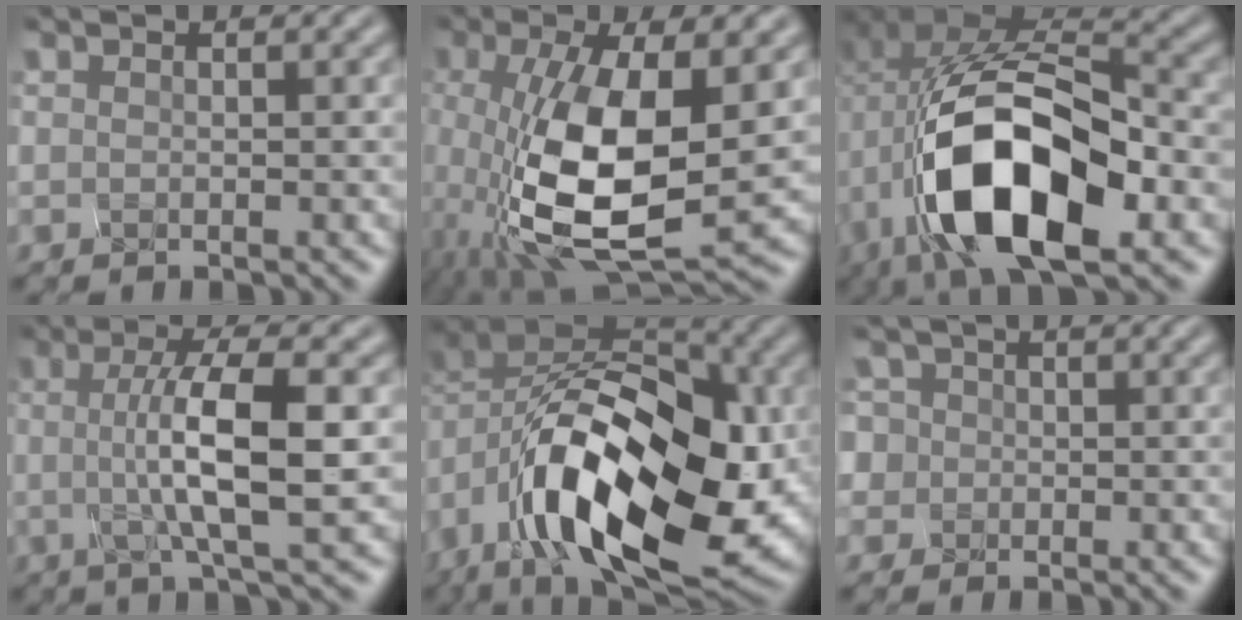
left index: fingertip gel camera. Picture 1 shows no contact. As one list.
[{"total": 10.6, "force": [-1.4, 4.2, 9.6], "torque": [-0.212, -0.024, -0.010]}, {"total": 14.5, "force": [-3.9, 8.9, 10.8], "torque": [-0.224, -0.034, -0.047]}, {"total": 7.1, "force": [-0.2, 1.6, 6.9], "torque": [-0.106, 0.000, 0.004]}, {"total": 15.7, "force": [-4.5, 9.7, 11.5], "torque": [-0.200, -0.021, -0.058]}, {"total": 2.0, "force": [0.0, 1.9, -0.5], "torque": [0.001, 0.015, -0.007]}]